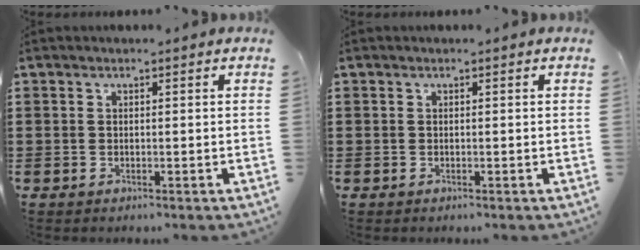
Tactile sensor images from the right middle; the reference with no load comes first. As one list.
[{"total": 0.0}]